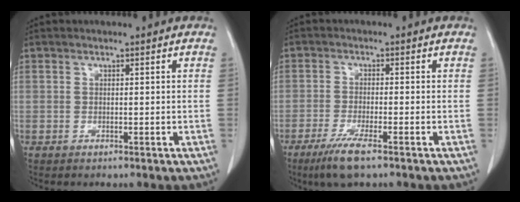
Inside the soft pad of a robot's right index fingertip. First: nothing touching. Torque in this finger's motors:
{"motor_torque": [0.45, -0.42, 0.12, 0.04]}